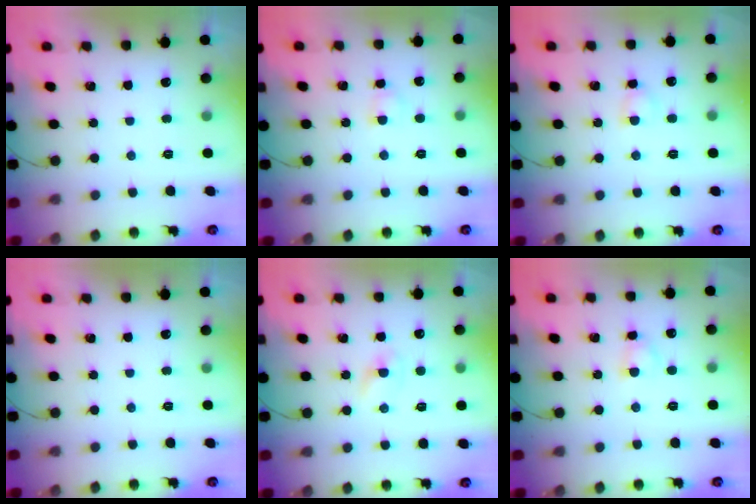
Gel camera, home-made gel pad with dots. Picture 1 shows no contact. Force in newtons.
{"total": 2.6, "press": 2.3, "slide": 1.1}
{"total": 3.4, "press": 3.2, "slide": 1.2}
{"total": 0.0}
{"total": 1.8, "press": 1.5, "slide": 0.9}
{"total": 3.0, "press": 2.7, "slide": 1.3}